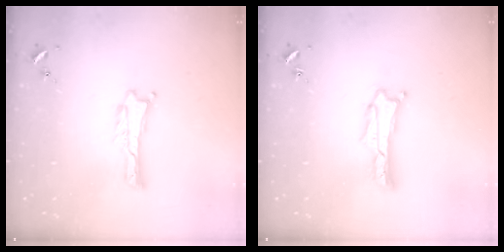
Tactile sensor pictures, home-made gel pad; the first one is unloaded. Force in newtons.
{"total": 1.7, "press": 1.7, "slide": 0.3}